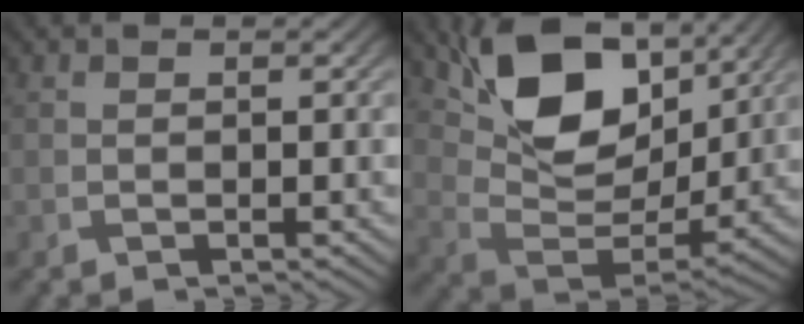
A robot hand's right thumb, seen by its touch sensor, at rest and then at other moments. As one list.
[{"total": 13.7, "force": [7.6, 7.6, 8.4], "torque": [-0.160, -0.002, 0.136]}]